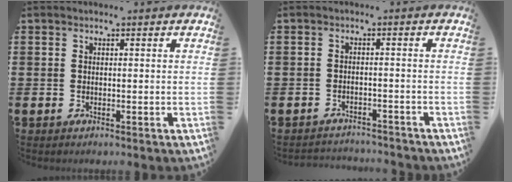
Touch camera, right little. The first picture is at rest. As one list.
[{"total": 1.7, "force": [-1.6, -0.1, -0.5], "torque": [0.004, 0.000, -0.036]}]